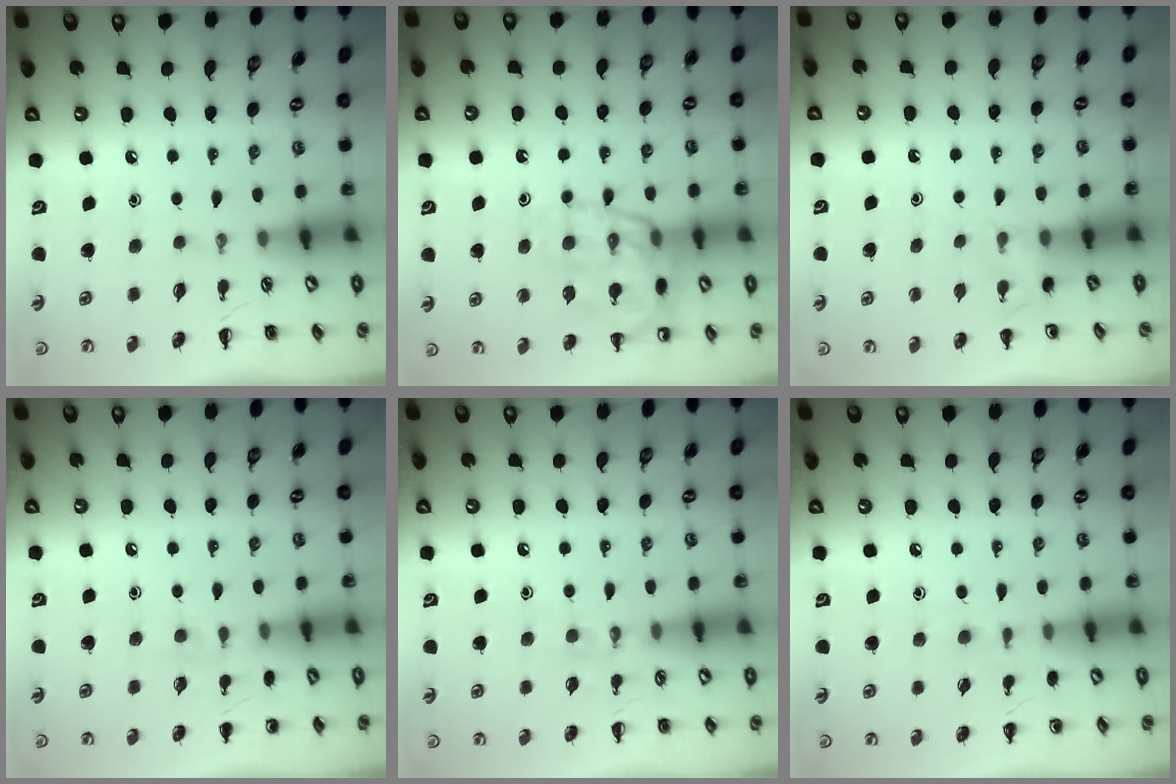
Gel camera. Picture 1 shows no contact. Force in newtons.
{"total": 16.1, "press": 16.0, "slide": 1.9}
{"total": 5.2, "press": 5.0, "slide": 1.5}
{"total": 6.1, "press": 5.8, "slide": 2.0}
{"total": 7.5, "press": 7.4, "slide": 1.1}
{"total": 5.8, "press": 5.6, "slide": 1.7}